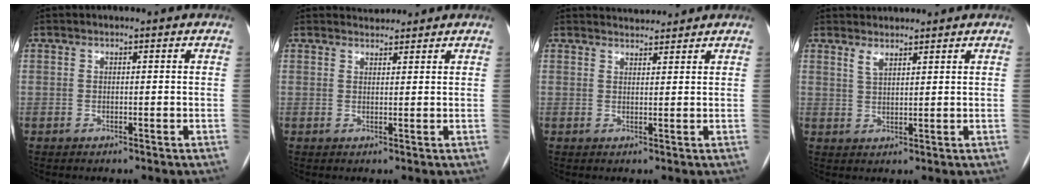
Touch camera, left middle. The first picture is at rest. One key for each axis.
{"total": 2.3, "fx": 2.2, "fy": 0.5, "fz": -0.1, "tx": -0.002, "ty": 0.013, "tz": 0.037}
{"total": 3.7, "fx": 3.6, "fy": 0.4, "fz": 0.1, "tx": -0.009, "ty": 0.018, "tz": 0.055}
{"total": 3.2, "fx": 3.1, "fy": 0.7, "fz": 0.7, "tx": -0.014, "ty": 0.010, "tz": 0.054}